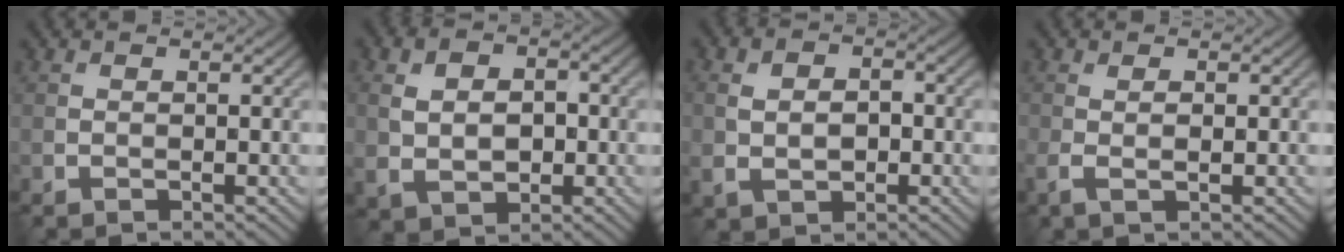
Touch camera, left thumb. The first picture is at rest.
{"total": 6.7, "force": [-0.1, 4.8, 4.7], "torque": [-0.094, -0.005, -0.002]}
{"total": 5.3, "force": [-0.5, 3.8, 3.7], "torque": [-0.074, -0.006, -0.009]}
{"total": 2.2, "force": [-0.1, 0.9, 2.0], "torque": [-0.050, -0.002, -0.003]}